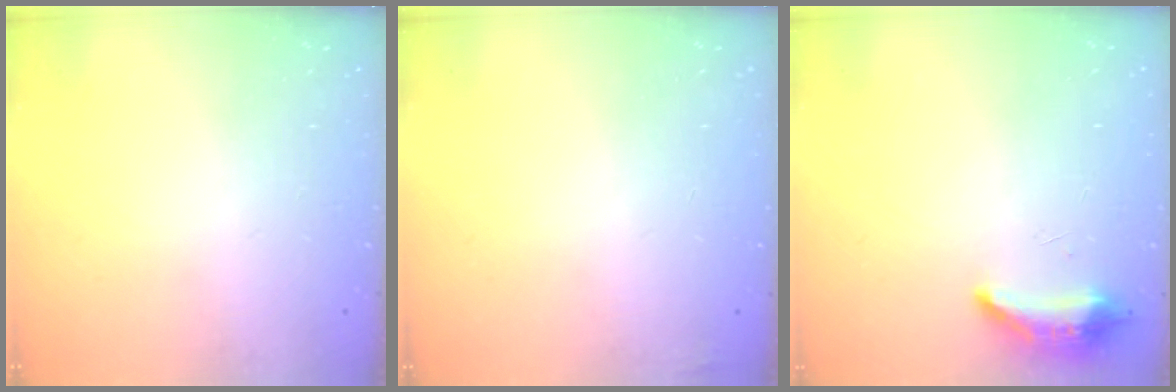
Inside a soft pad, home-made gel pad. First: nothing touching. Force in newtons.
{"total": 2.8, "press": 2.6, "slide": 0.9}
{"total": 14.7, "press": 10.1, "slide": 10.7}